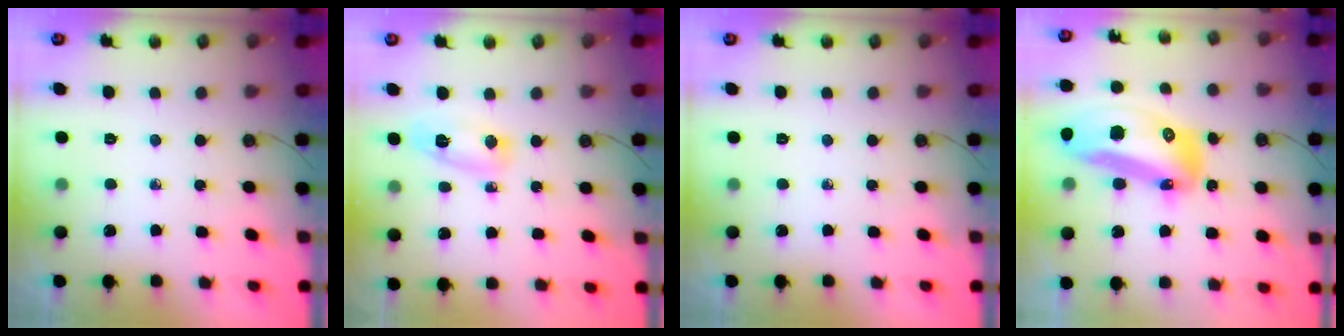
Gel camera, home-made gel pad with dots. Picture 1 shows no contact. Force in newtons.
{"total": 6.3, "press": 6.1, "slide": 1.4}
{"total": 0.0}
{"total": 26.7, "press": 22.9, "slide": 13.8}